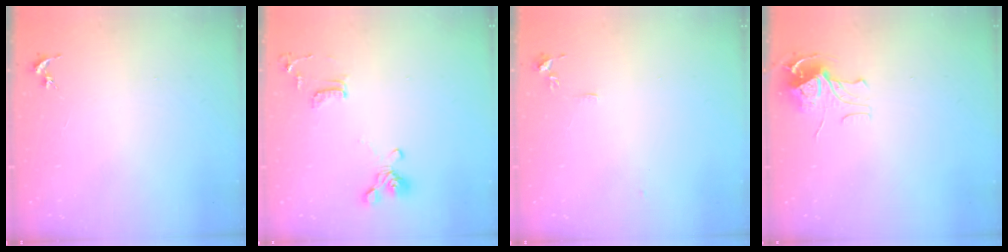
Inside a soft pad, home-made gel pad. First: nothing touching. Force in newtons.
{"total": 12.3, "press": 12.2, "slide": 1.8}
{"total": 4.4, "press": 4.4, "slide": 0.6}
{"total": 8.8, "press": 8.8, "slide": 0.7}